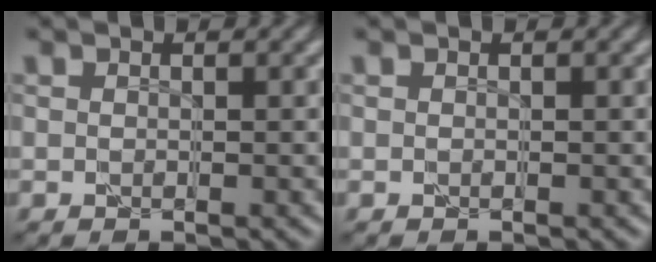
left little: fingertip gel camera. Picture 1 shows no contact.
{"total": 0.0}